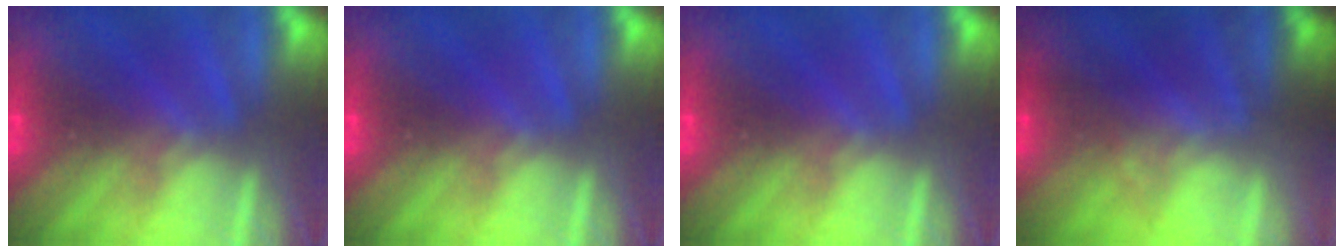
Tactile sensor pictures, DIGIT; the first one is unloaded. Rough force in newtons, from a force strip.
{"total": 0.0}
{"total": 0.0}
{"total": 1.8}